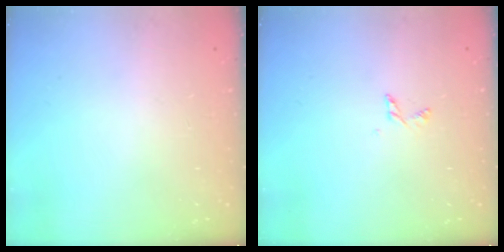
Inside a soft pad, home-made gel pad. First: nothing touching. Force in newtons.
{"total": 2.8, "press": 2.8, "slide": 0.2}